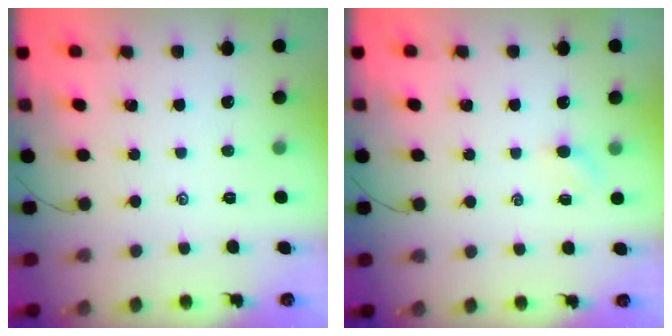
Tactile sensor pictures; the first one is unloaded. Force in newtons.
{"total": 2.5, "press": 2.4, "slide": 0.8}